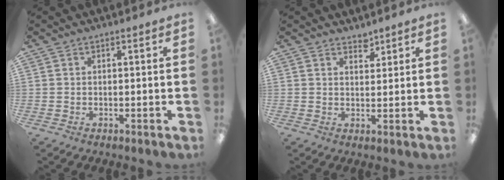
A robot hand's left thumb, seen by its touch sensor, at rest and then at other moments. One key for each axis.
{"total": 2.8, "fx": 2.5, "fy": 1.1, "fz": 0.6, "tx": 0.009, "ty": -0.019, "tz": 0.042}